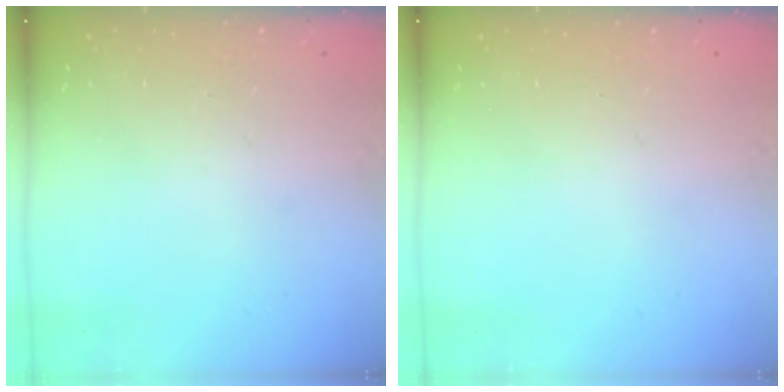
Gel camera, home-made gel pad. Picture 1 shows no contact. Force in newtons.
{"total": 0.0}